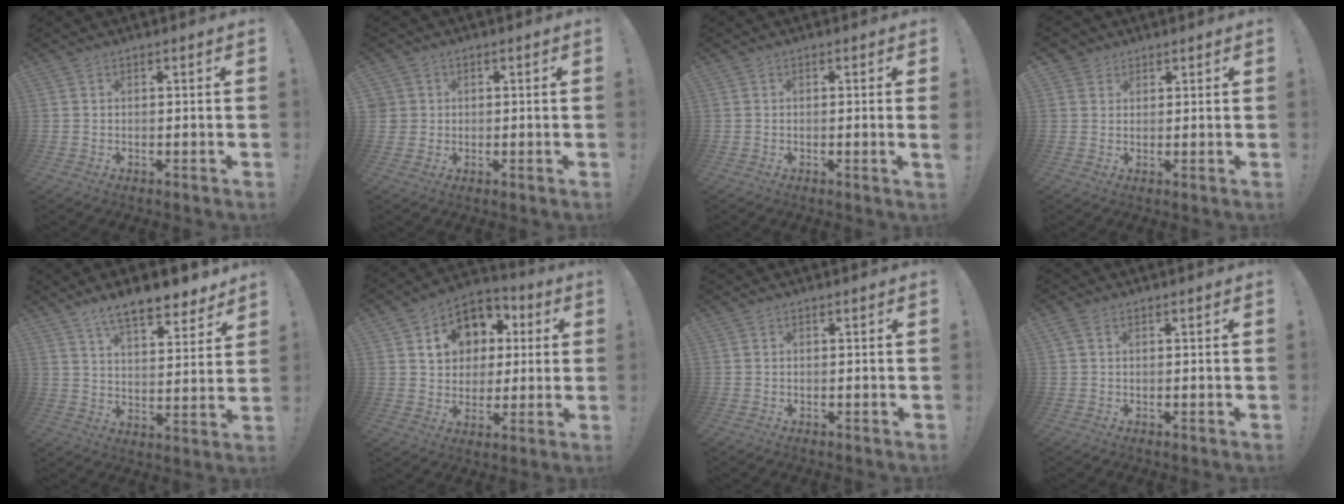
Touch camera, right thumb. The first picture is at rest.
{"total": 3.1, "force": [0.9, 2.9, 0.5], "torque": [0.001, -0.002, 0.017]}
{"total": 1.6, "force": [0.0, -0.7, 1.4], "torque": [-0.015, -0.006, -0.002]}
{"total": 3.0, "force": [1.9, 2.3, 0.1], "torque": [0.003, -0.009, 0.034]}
{"total": 11.4, "force": [8.9, 3.6, 6.3], "torque": [-0.098, -0.059, 0.156]}
{"total": 13.8, "force": [4.5, 11.6, 5.9], "torque": [-0.076, -0.017, 0.095]}
{"total": 0.0}
{"total": 1.6, "force": [0.7, 0.9, 1.1], "torque": [-0.023, 0.002, 0.012]}